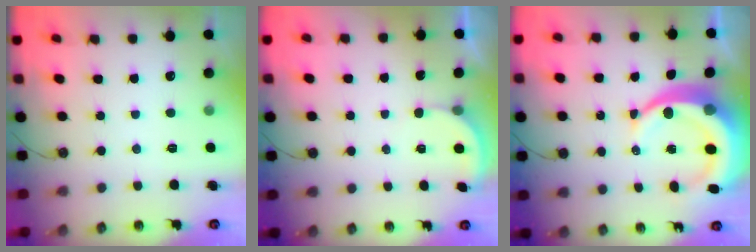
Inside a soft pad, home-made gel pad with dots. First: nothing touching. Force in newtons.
{"total": 1.6, "press": 1.6, "slide": 0.3}
{"total": 14.3, "press": 14.2, "slide": 1.8}